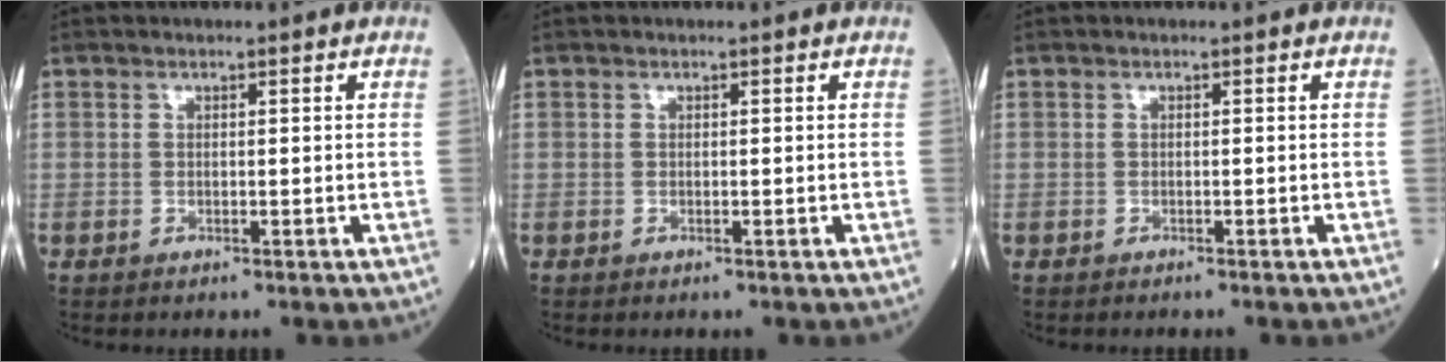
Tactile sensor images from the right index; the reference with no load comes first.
{"total": 0.0}
{"total": 0.0}